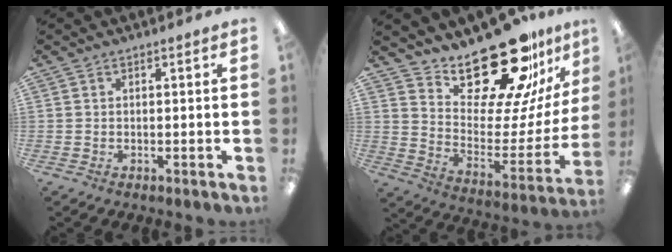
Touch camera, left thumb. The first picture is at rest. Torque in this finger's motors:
{"motor_torque": [0.33, 0.31, 1.27, -1.50, 0.07]}